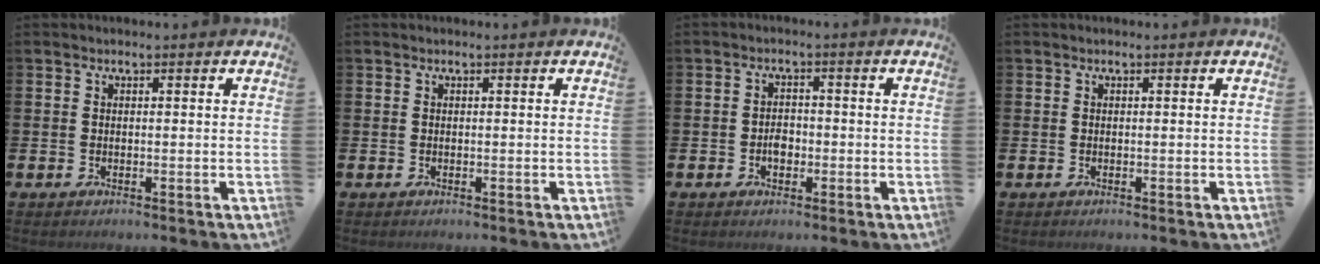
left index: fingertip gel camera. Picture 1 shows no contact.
{"total": 0.0}
{"total": 2.2, "force": [-0.6, 1.6, 1.4], "torque": [-0.015, -0.001, -0.015]}
{"total": 0.0}